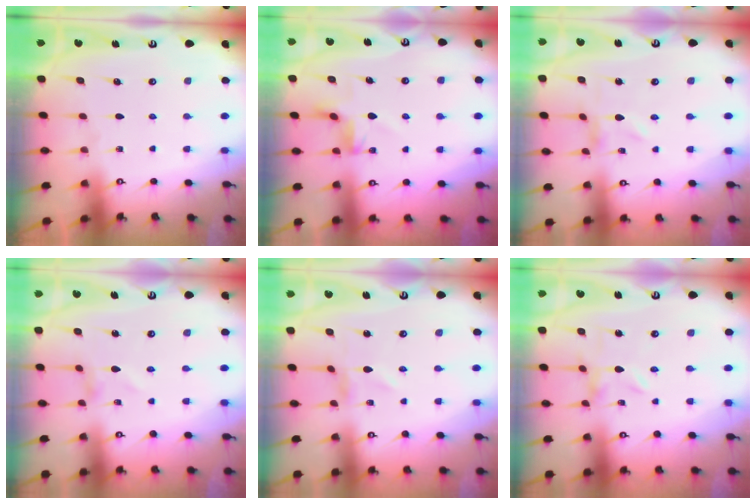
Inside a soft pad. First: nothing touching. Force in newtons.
{"total": 3.7, "press": 3.4, "slide": 1.5}
{"total": 0.0}
{"total": 0.0}
{"total": 0.0}
{"total": 0.0}